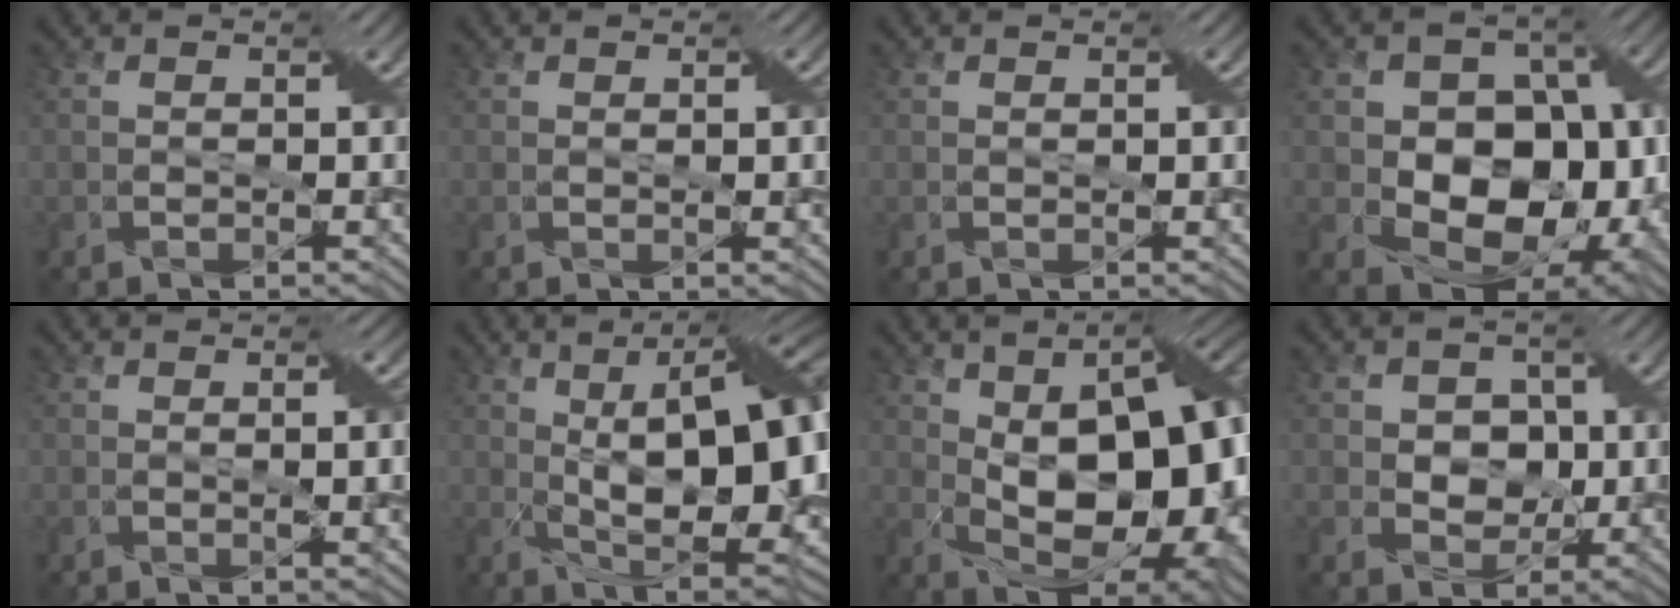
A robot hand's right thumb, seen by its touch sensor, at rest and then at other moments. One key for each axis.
{"total": 1.9, "fx": 0.4, "fy": 0.3, "fz": 1.8, "tx": -0.029, "ty": 0.003, "tz": 0.009}
{"total": 0.8, "fx": 0.3, "fy": 0.1, "fz": 0.7, "tx": -0.013, "ty": 0.002, "tz": 0.006}
{"total": 13.3, "fx": -1.4, "fy": 9.8, "fz": 8.9, "tx": -0.136, "ty": -0.012, "tz": -0.023}
{"total": 4.2, "fx": 0.7, "fy": 0.9, "fz": 4.0, "tx": -0.063, "ty": 0.007, "tz": 0.016}
{"total": 17.6, "fx": 1.9, "fy": 7.0, "fz": 16.1, "tx": -0.225, "ty": 0.022, "tz": 0.027}
{"total": 19.2, "fx": 1.1, "fy": 10.4, "fz": 16.2, "tx": -0.237, "ty": -0.002, "tz": 0.018}
{"total": 4.9, "fx": 0.2, "fy": 4.2, "fz": 2.5, "tx": -0.048, "ty": -0.001, "tz": -0.005}